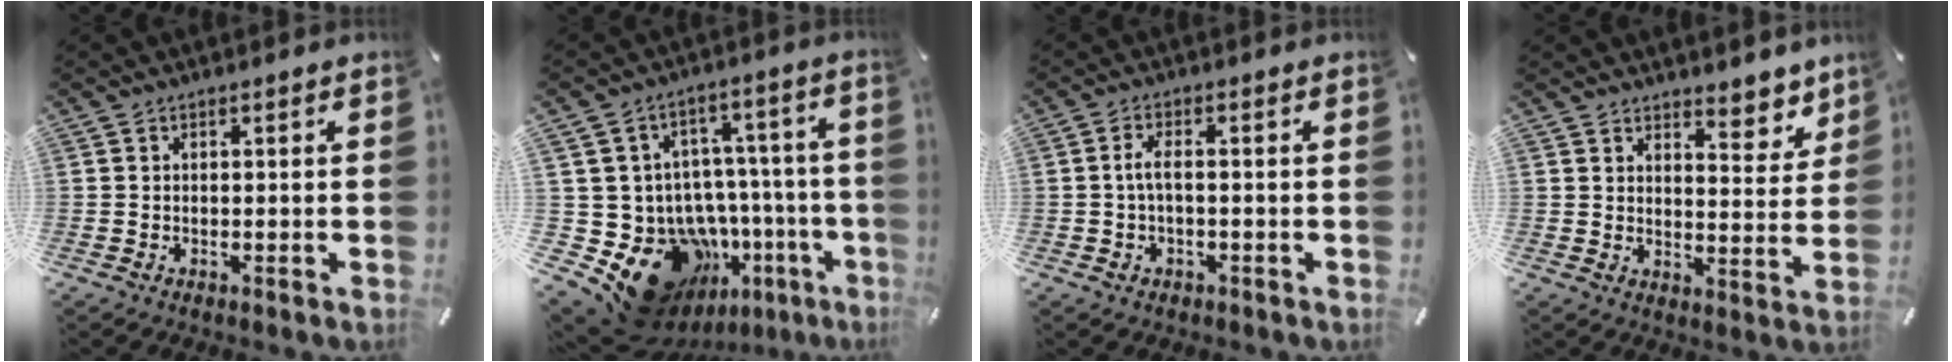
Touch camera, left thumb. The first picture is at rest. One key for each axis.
{"total": 20.2, "fx": -10.2, "fy": 13.7, "fz": 10.8, "tx": -0.162, "ty": 0.041, "tz": -0.131}
{"total": 3.8, "fx": -0.3, "fy": 1.8, "fz": 3.3, "tx": -0.069, "ty": 0.005, "tz": -0.008}
{"total": 6.9, "fx": 5.9, "fy": 3.2, "fz": 1.6, "tx": 0.002, "ty": -0.055, "tz": 0.101}